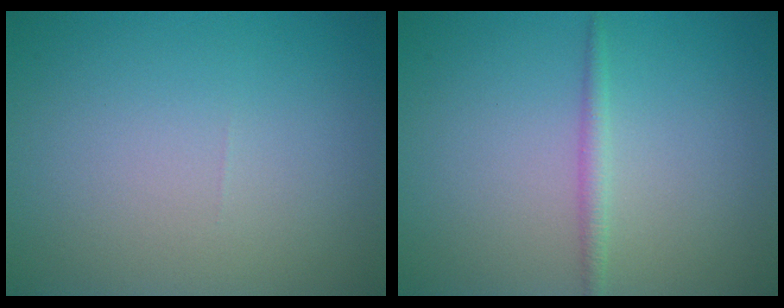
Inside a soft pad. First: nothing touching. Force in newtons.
{"total": 1.3, "press": 1.3, "slide": 0.1}